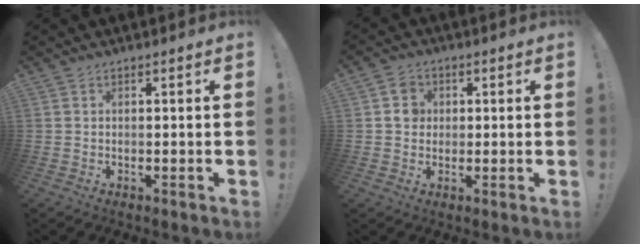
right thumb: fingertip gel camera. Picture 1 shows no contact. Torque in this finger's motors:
{"motor_torque": [0.57, 0.45, 0.19, 0.02, 0.00]}